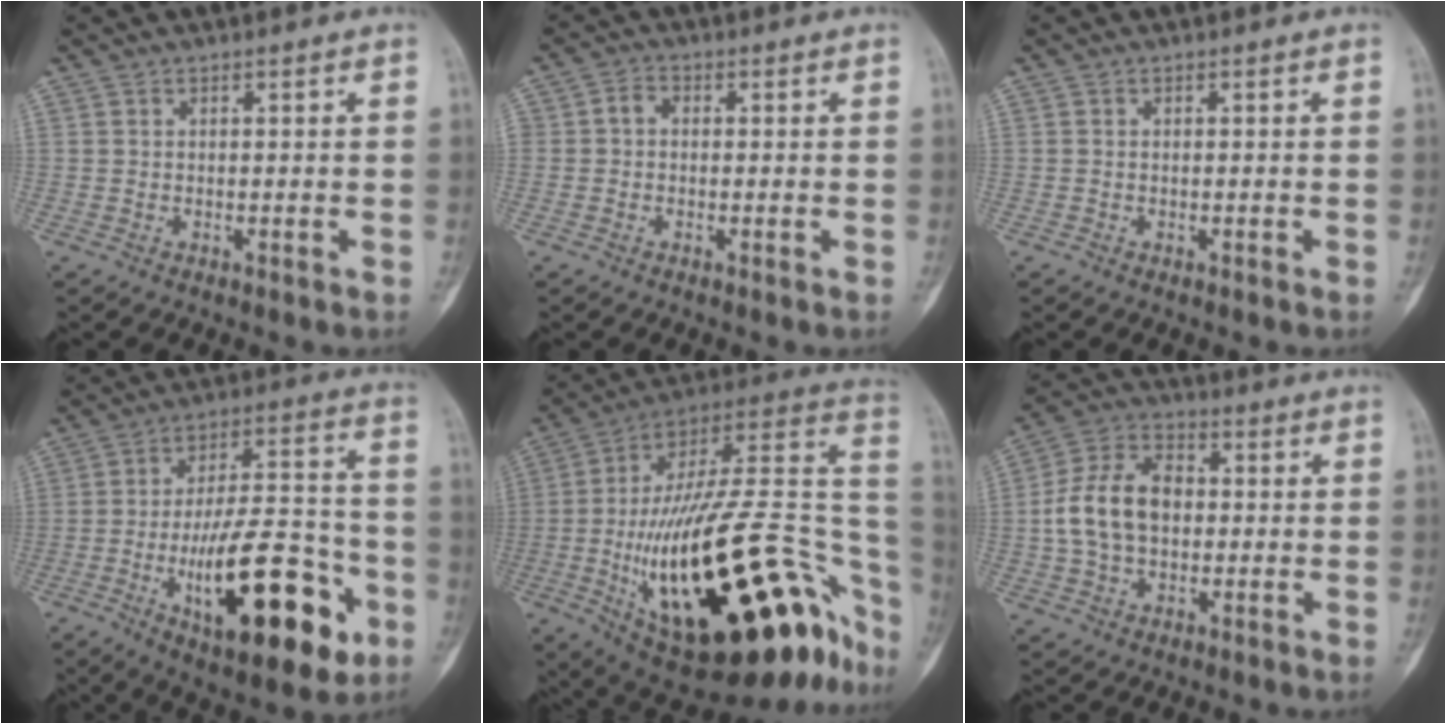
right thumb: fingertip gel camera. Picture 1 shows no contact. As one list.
[{"total": 2.5, "force": [-0.1, 2.0, 1.4], "torque": [-0.016, 0.012, -0.006]}, {"total": 0.0}, {"total": 25.2, "force": [-9.2, 9.6, 21.5], "torque": [-0.317, 0.037, -0.131]}, {"total": 44.5, "force": [-14.0, 16.8, 38.8], "torque": [-0.517, 0.053, -0.216]}, {"total": 12.7, "force": [-0.1, 8.8, 9.2], "torque": [-0.161, 0.029, -0.008]}]